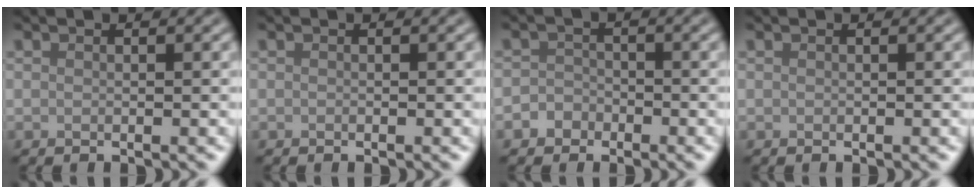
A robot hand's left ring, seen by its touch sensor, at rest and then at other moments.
{"total": 0.0}
{"total": 1.6, "force": [-1.0, 1.2, 0.2], "torque": [0.006, 0.005, -0.020]}
{"total": 0.0}